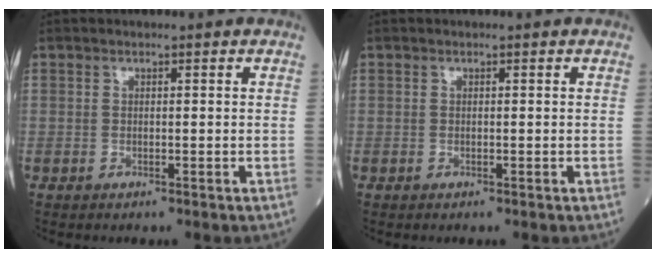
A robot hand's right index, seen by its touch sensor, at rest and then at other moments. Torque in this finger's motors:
{"motor_torque": [0.00, 0.00, 0.01, 0.01]}